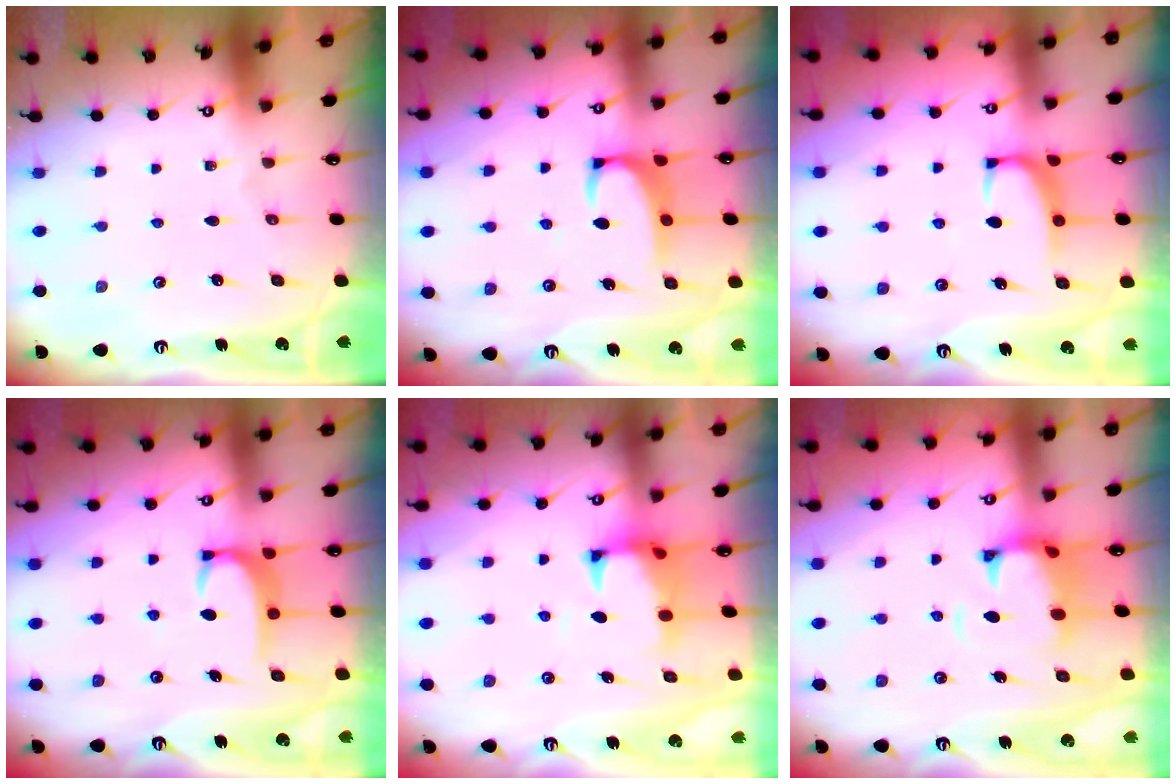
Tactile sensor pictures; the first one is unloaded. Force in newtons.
{"total": 3.0, "press": 2.8, "slide": 1.0}
{"total": 2.9, "press": 2.8, "slide": 1.0}
{"total": 3.6, "press": 3.6, "slide": 0.4}
{"total": 1.5, "press": 1.1, "slide": 1.1}
{"total": 2.3, "press": 2.0, "slide": 1.2}